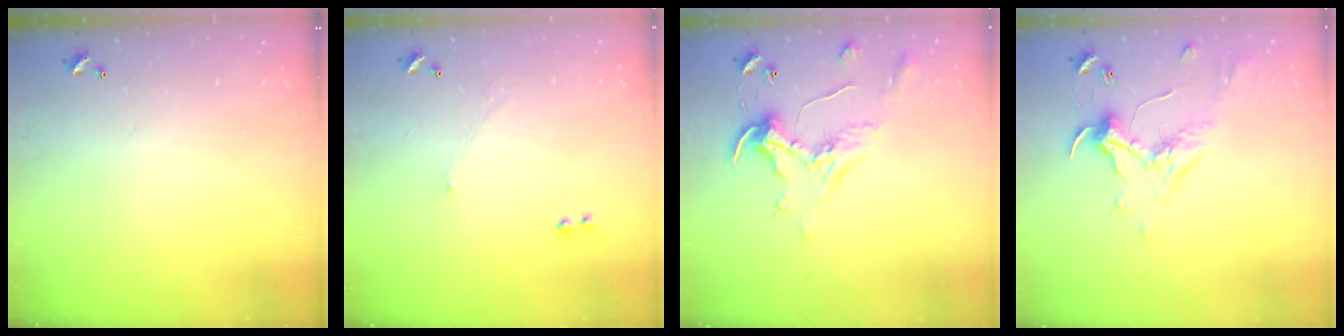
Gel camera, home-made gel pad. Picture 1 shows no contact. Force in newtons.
{"total": 1.0, "press": 0.7, "slide": 0.6}
{"total": 0.8, "press": 0.5, "slide": 0.6}
{"total": 1.8, "press": 1.6, "slide": 0.9}